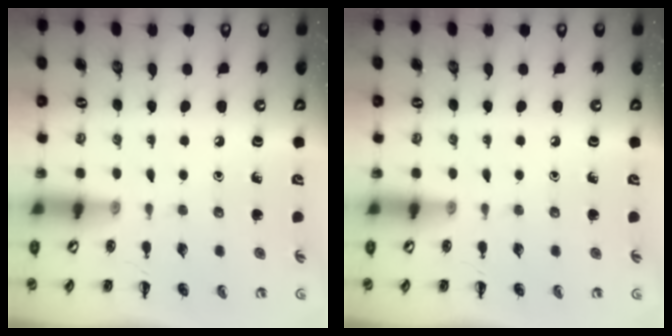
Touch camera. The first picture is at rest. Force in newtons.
{"total": 0.0}